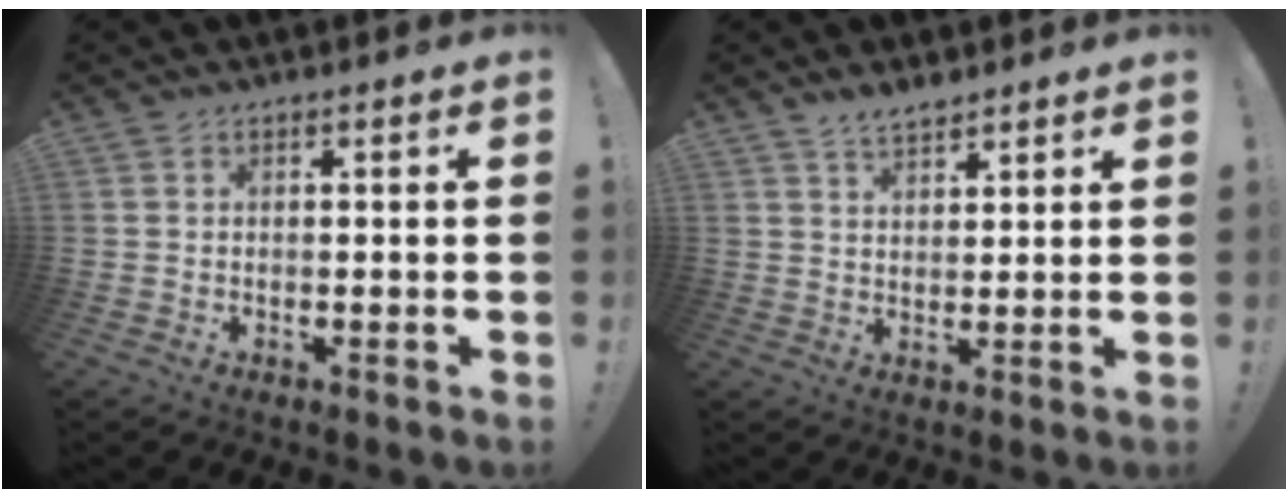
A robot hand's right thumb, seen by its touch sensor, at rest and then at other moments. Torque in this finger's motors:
{"motor_torque": [0.00, 0.00, 0.03, 0.03, 0.00]}